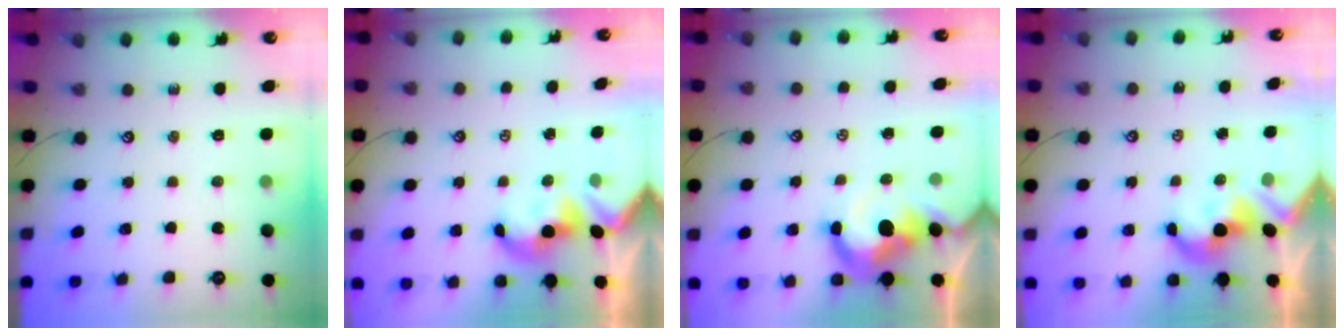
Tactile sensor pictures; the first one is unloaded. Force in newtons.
{"total": 1.3, "press": 1.3, "slide": 0.0}
{"total": 6.7, "press": 6.6, "slide": 1.1}
{"total": 4.6, "press": 4.6, "slide": 0.7}